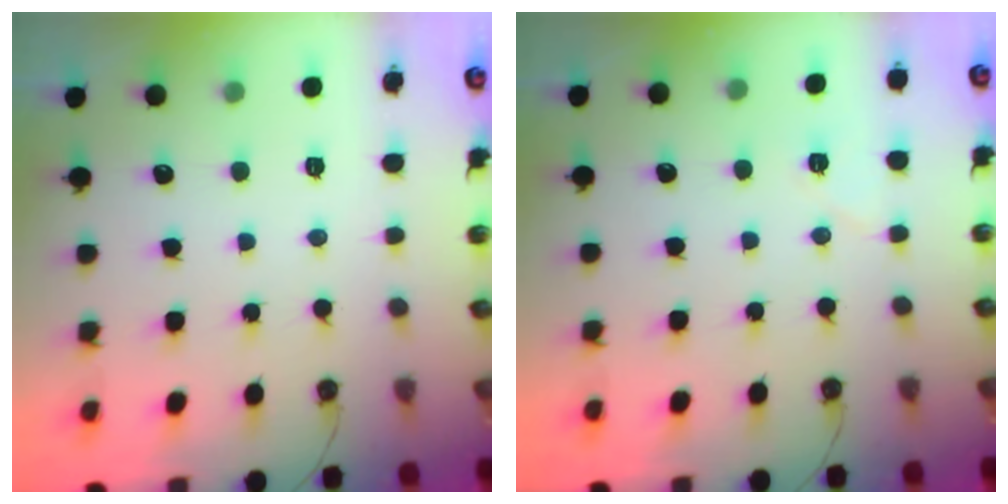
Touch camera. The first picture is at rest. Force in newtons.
{"total": 5.0, "press": 4.9, "slide": 1.3}